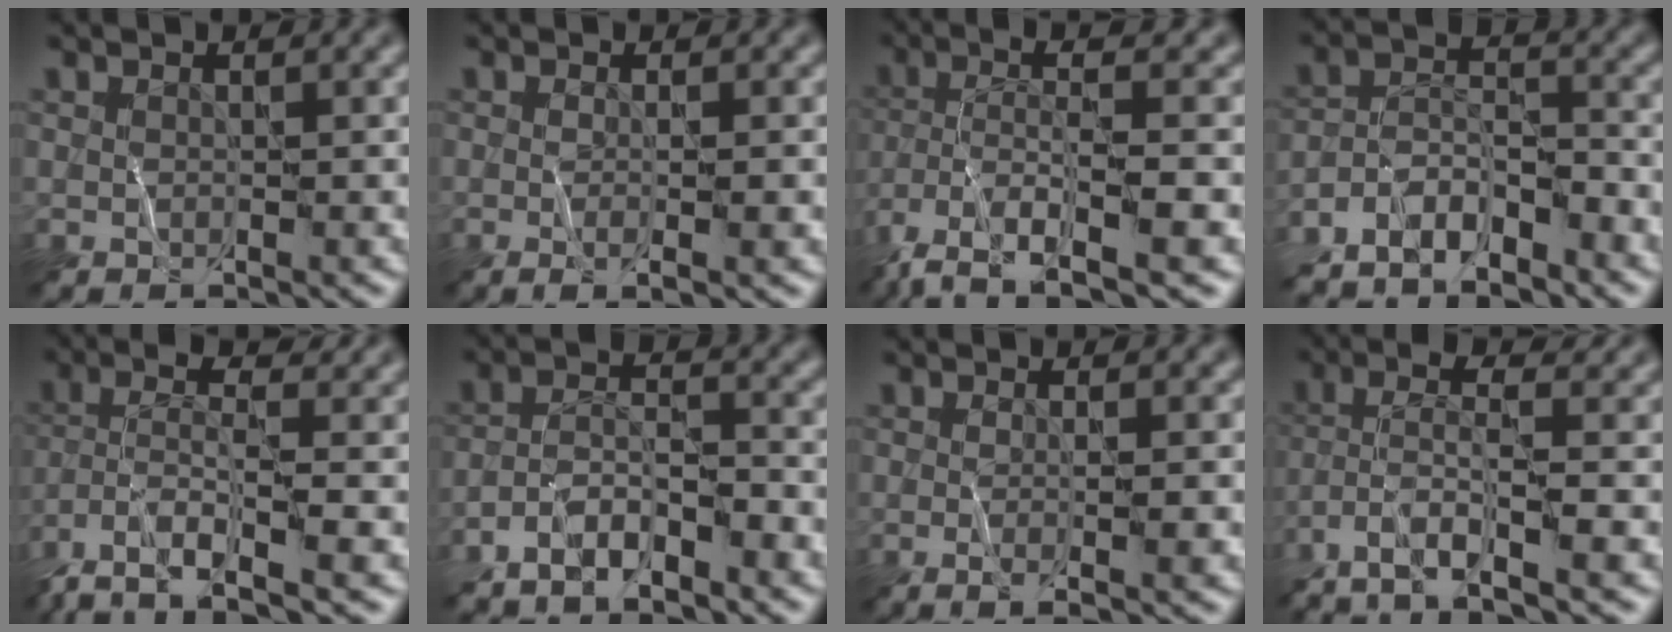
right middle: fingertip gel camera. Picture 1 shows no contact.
{"total": 2.3, "force": [-0.3, 0.3, 2.3], "torque": [-0.032, -0.005, -0.002]}
{"total": 8.3, "force": [-4.5, 1.7, 6.8], "torque": [-0.129, -0.004, -0.086]}
{"total": 5.1, "force": [-4.3, 1.5, 2.3], "torque": [-0.035, 0.003, -0.088]}
{"total": 7.8, "force": [-4.3, 2.0, 6.2], "torque": [-0.127, 0.003, -0.086]}
{"total": 4.9, "force": [-3.6, 1.1, 3.1], "torque": [-0.056, 0.010, -0.071]}
{"total": 2.7, "force": [-0.2, 0.5, 2.7], "torque": [-0.041, -0.003, -0.002]}
{"total": 7.4, "force": [-3.9, 1.7, 6.1], "torque": [-0.117, 0.009, -0.077]}